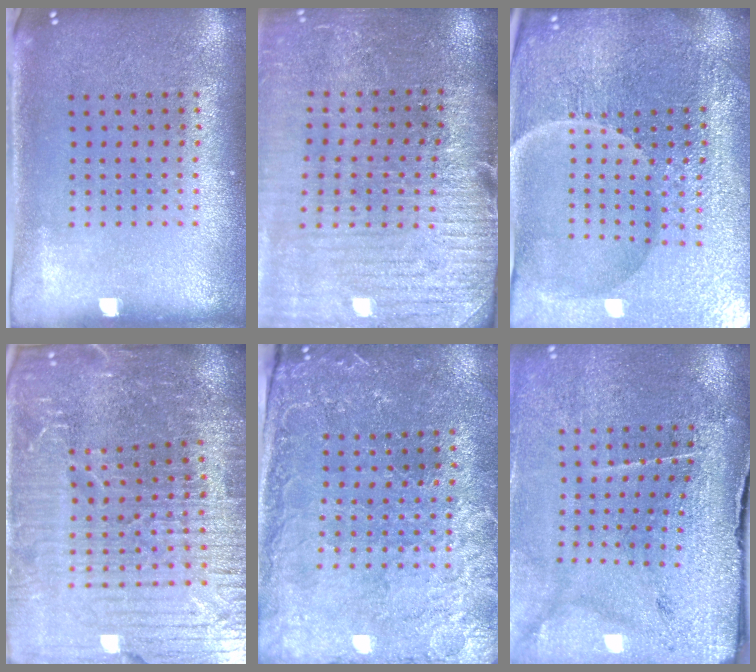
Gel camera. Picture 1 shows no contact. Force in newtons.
{"total": 3.2, "press": 3.0, "slide": 1.0}
{"total": 5.4, "press": 5.1, "slide": 1.7}
{"total": 6.3, "press": 5.6, "slide": 3.0}
{"total": 1.2, "press": 1.2, "slide": 0.4}
{"total": 3.5, "press": 3.3, "slide": 0.9}